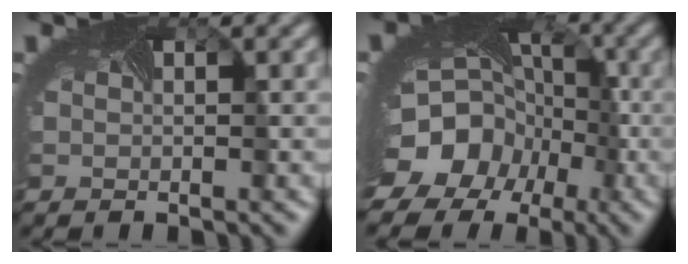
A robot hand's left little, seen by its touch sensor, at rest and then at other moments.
{"total": 14.3, "force": [-5.7, 11.6, 6.2], "torque": [-0.117, -0.037, -0.102]}